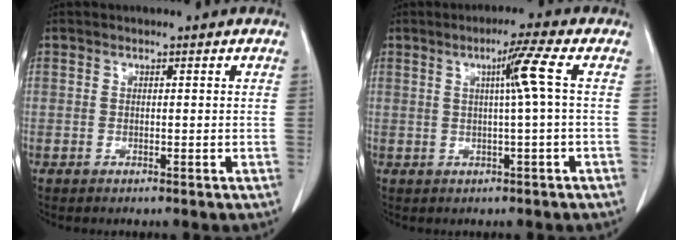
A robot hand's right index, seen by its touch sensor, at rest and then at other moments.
{"total": 4.7, "force": [0.8, -1.5, 4.3], "torque": [-0.077, 0.000, 0.014]}